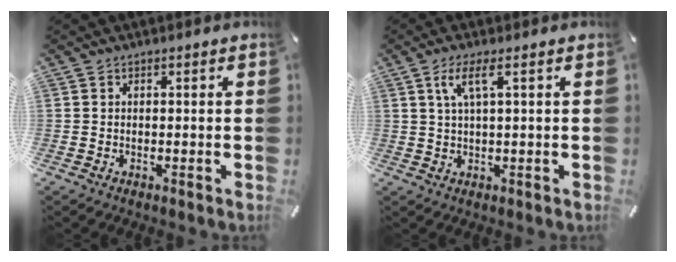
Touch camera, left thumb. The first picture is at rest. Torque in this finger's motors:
{"motor_torque": [0.09, -0.12, 0.57, -0.17, 0.23]}